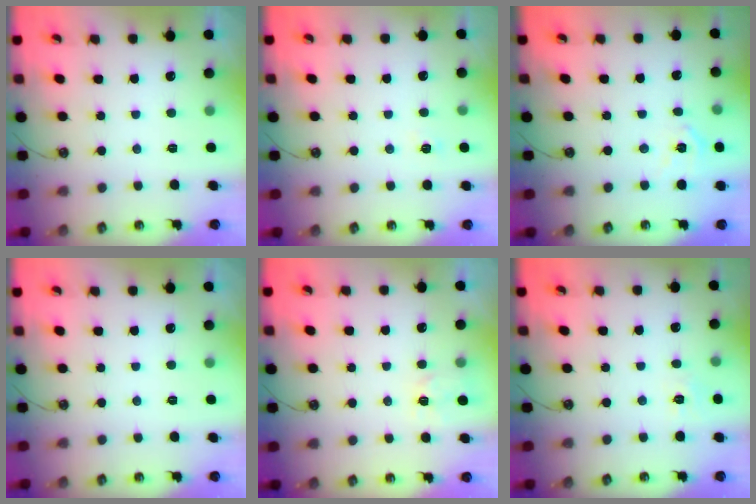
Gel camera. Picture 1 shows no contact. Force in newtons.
{"total": 2.3, "press": 2.3, "slide": 0.3}
{"total": 6.5, "press": 6.4, "slide": 0.7}
{"total": 0.0}
{"total": 3.4, "press": 3.4, "slide": 0.4}
{"total": 3.7, "press": 3.7, "slide": 0.4}